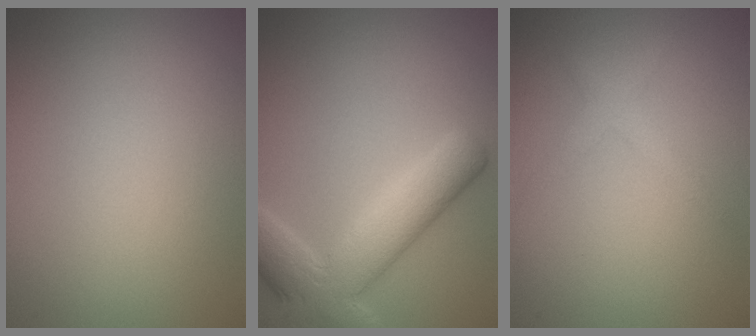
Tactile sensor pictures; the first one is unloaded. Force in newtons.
{"total": 7.3, "press": 7.3, "slide": 0.3}
{"total": 1.7, "press": 1.7, "slide": 0.1}